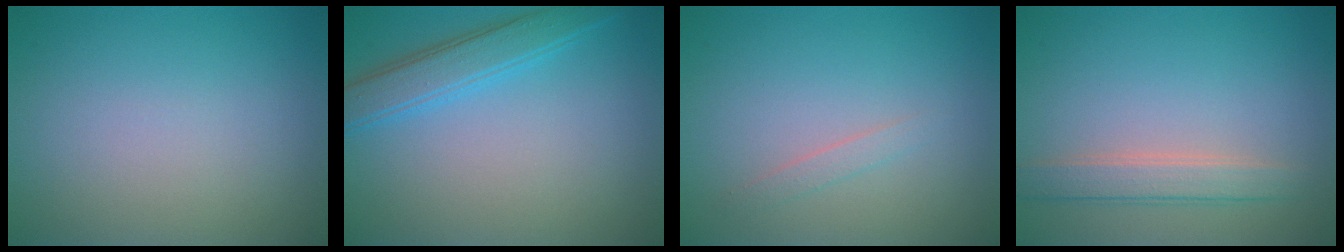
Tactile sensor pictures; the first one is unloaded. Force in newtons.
{"total": 3.4, "press": 3.4, "slide": 0.2}
{"total": 0.9, "press": 0.9, "slide": 0.0}
{"total": 2.6, "press": 2.6, "slide": 0.2}